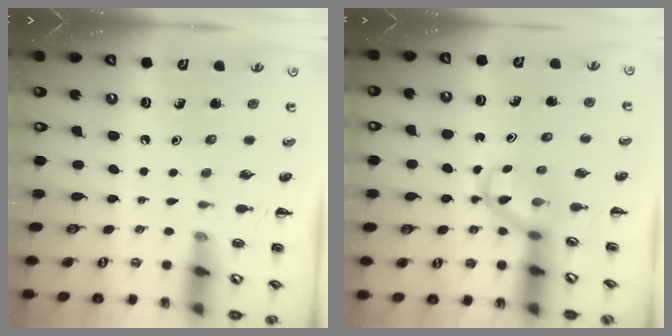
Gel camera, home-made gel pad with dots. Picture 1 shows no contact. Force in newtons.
{"total": 3.9, "press": 3.9, "slide": 0.7}